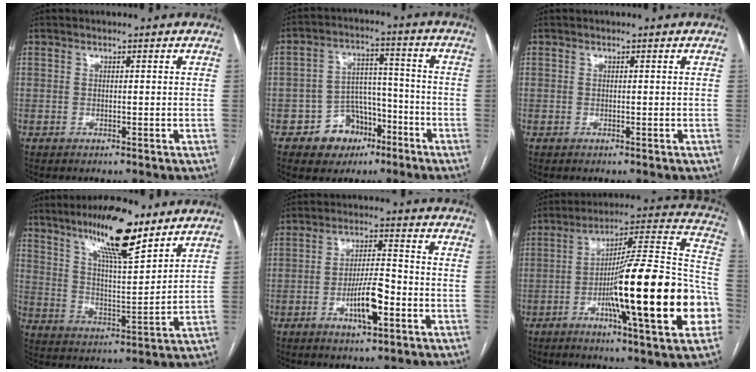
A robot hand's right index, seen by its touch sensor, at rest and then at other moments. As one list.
[{"total": 8.6, "force": [-4.7, 6.6, 2.9], "torque": [-0.039, 0.024, -0.068]}, {"total": 0.0}, {"total": 14.5, "force": [9.7, 2.8, 10.3], "torque": [-0.176, 0.000, 0.167]}, {"total": 8.0, "force": [-3.1, 1.8, 7.2], "torque": [-0.133, 0.003, -0.051]}, {"total": 26.8, "force": [-7.2, 2.0, 25.7], "torque": [-0.328, 0.000, -0.115]}]